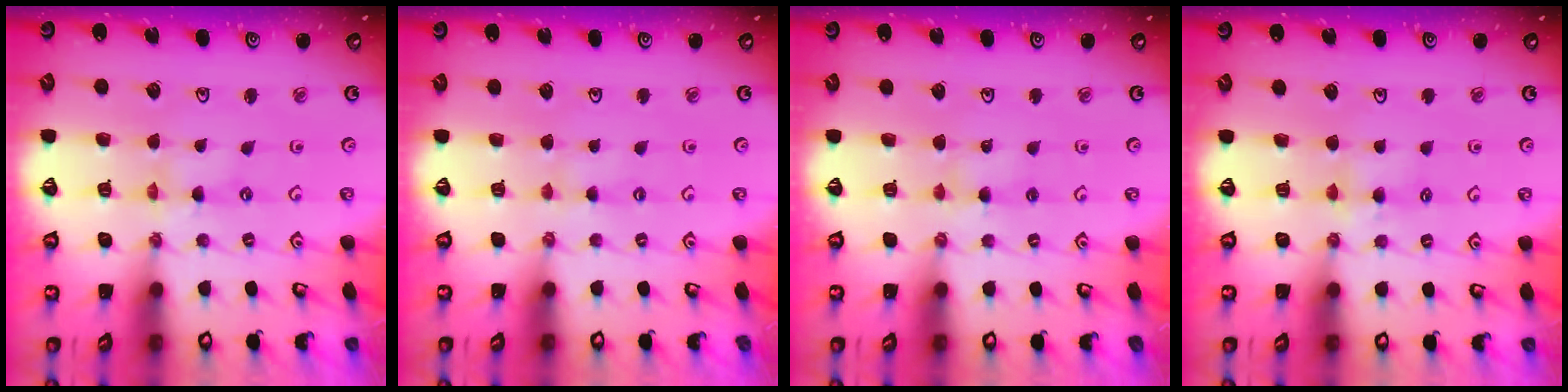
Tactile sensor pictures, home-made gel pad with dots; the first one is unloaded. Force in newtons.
{"total": 1.7, "press": 1.7, "slide": 0.3}
{"total": 2.4, "press": 2.4, "slide": 0.3}
{"total": 5.5, "press": 5.4, "slide": 0.9}